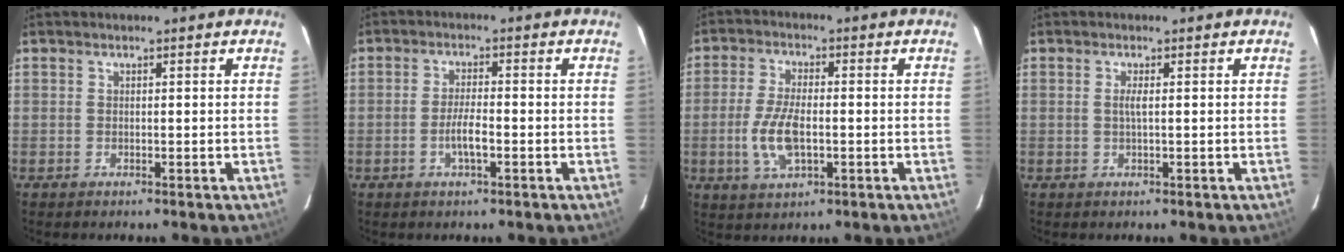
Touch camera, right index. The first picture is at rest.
{"total": 3.8, "force": [-1.6, 0.8, 3.4], "torque": [-0.069, -0.001, -0.028]}
{"total": 8.5, "force": [-1.9, 3.8, 7.4], "torque": [-0.157, -0.004, -0.034]}
{"total": 1.2, "force": [0.1, -0.2, 1.2], "torque": [-0.024, 0.000, 0.000]}